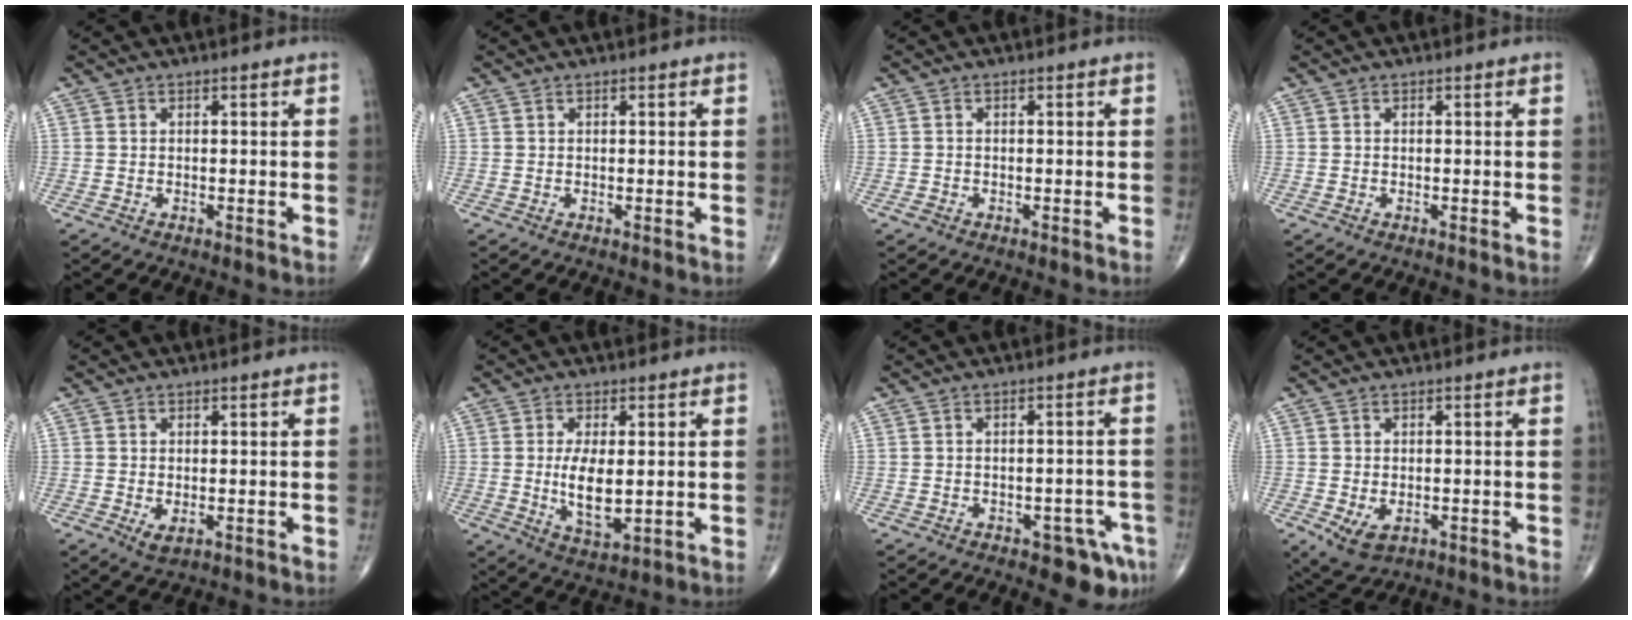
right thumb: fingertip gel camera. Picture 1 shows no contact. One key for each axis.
{"total": 0.0}
{"total": 0.6, "fx": -0.4, "fy": 0.4, "fz": 0.2, "tx": -0.005, "ty": 0.002, "tz": -0.007}
{"total": 0.0}
{"total": 2.1, "fx": -0.3, "fy": 1.1, "fz": 1.7, "tx": -0.028, "ty": -0.003, "tz": 0.002}
{"total": 7.9, "fx": 0.1, "fy": 3.3, "fz": 7.1, "tx": -0.126, "ty": -0.019, "tz": 0.012}
{"total": 6.0, "fx": -3.4, "fy": 2.8, "fz": 4.1, "tx": -0.030, "ty": 0.017, "tz": -0.036}
{"total": 4.9, "fx": -1.3, "fy": 3.1, "fz": 3.5, "tx": -0.059, "ty": -0.005, "tz": -0.007}